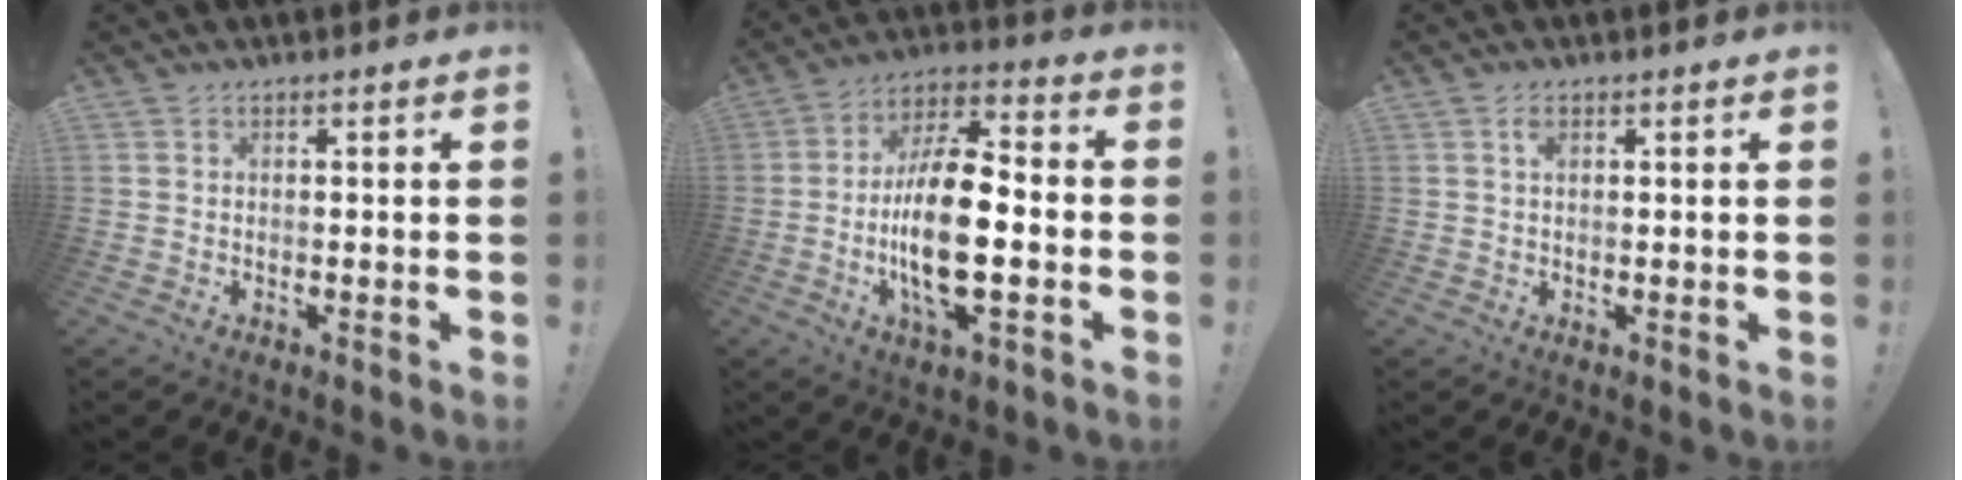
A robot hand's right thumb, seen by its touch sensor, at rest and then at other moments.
{"total": 18.4, "force": [-3.0, 7.8, 16.4], "torque": [-0.304, 0.007, -0.051]}
{"total": 1.9, "force": [0.9, 1.4, 0.9], "torque": [-0.005, -0.002, 0.012]}